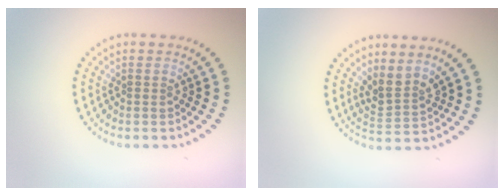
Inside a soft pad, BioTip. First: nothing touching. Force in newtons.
{"total": 2.6, "press": 1.9, "slide": 1.8}